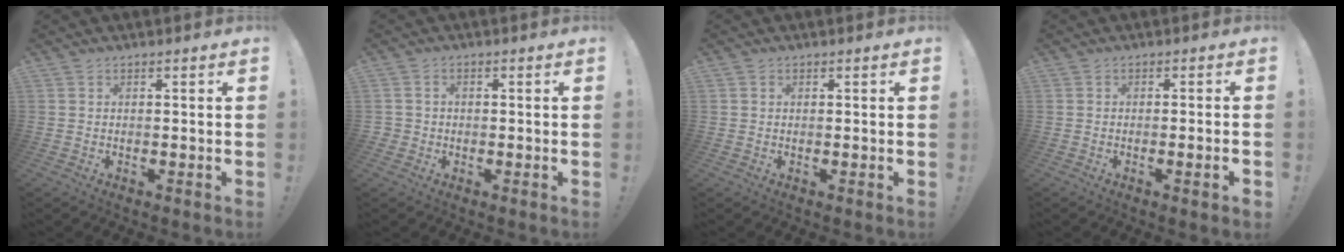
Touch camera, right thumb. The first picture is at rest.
{"total": 2.1, "force": [-0.6, 1.8, 0.8], "torque": [-0.015, 0.007, -0.010]}
{"total": 0.5, "force": [0.2, 0.5, 0.0], "torque": [0.004, 0.000, 0.003]}
{"total": 3.0, "force": [-0.9, -0.4, 2.8], "torque": [-0.051, -0.003, -0.013]}